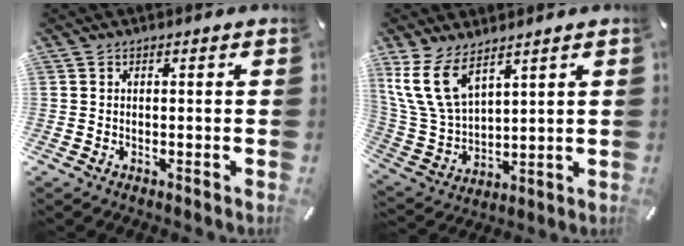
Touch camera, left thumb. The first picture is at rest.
{"total": 12.3, "force": [7.8, 6.6, 6.8], "torque": [-0.177, -0.030, 0.147]}